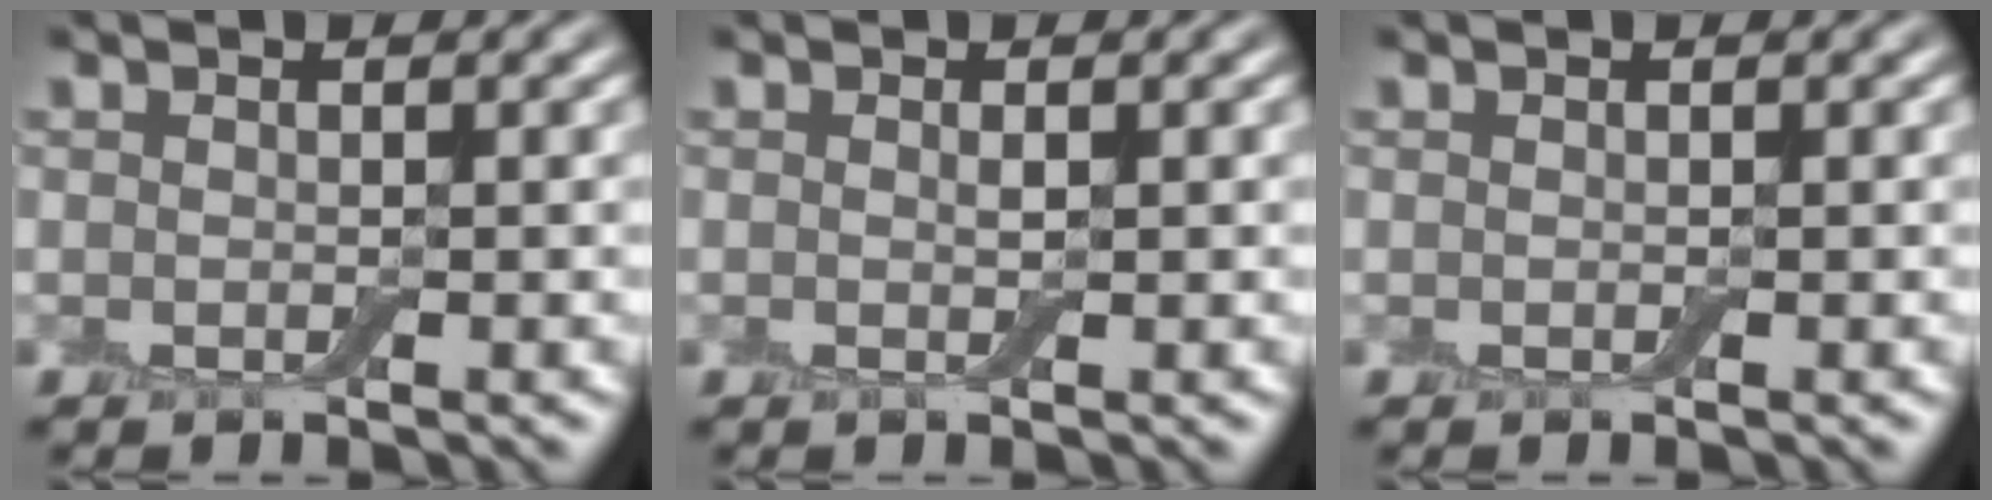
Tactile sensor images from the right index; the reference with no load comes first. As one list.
[{"total": 0.6, "force": [0.1, 0.0, 0.5], "torque": [-0.010, 0.000, 0.000]}, {"total": 0.0}]